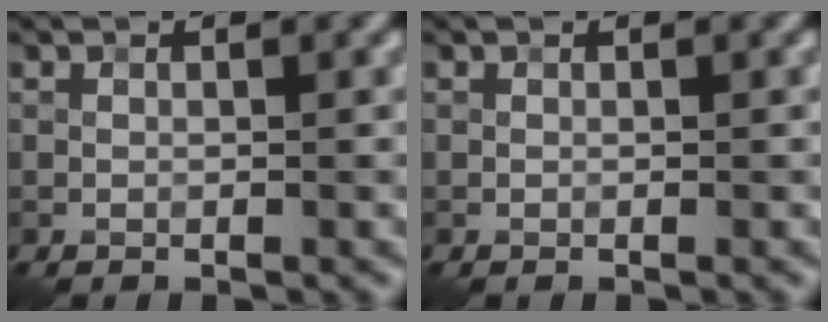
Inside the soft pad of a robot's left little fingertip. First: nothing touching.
{"total": 0.0}